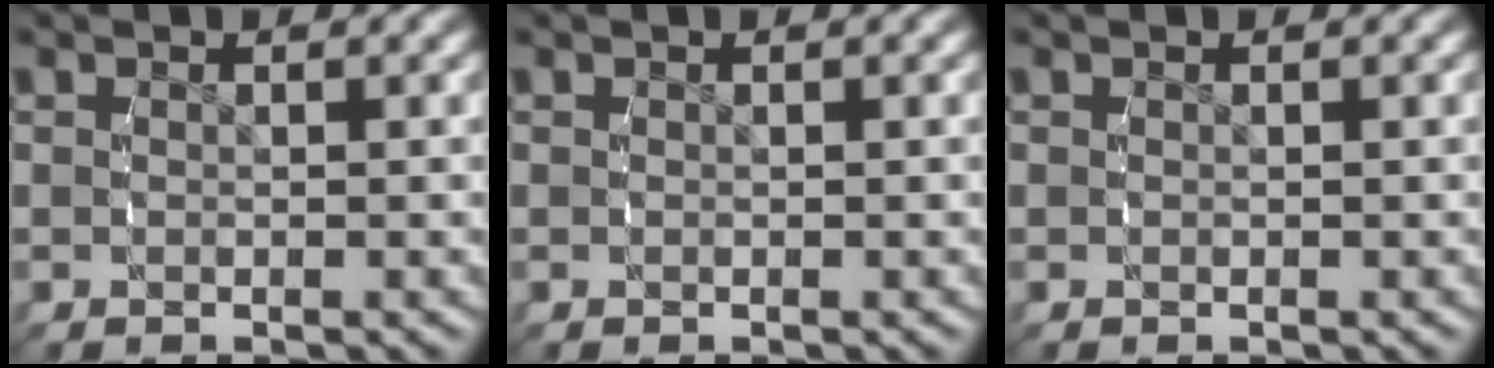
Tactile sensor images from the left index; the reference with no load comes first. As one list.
[{"total": 0.0}, {"total": 0.0}]